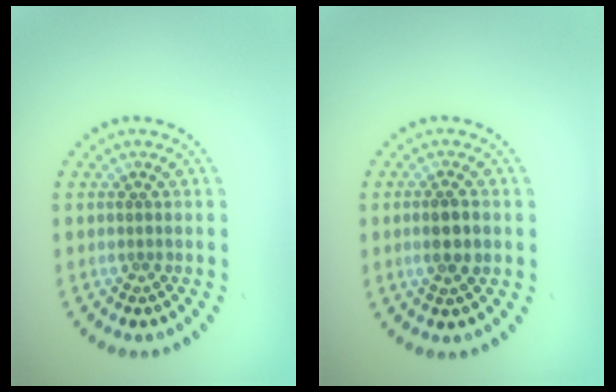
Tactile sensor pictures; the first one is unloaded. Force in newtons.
{"total": 2.6, "press": 2.4, "slide": 0.7}